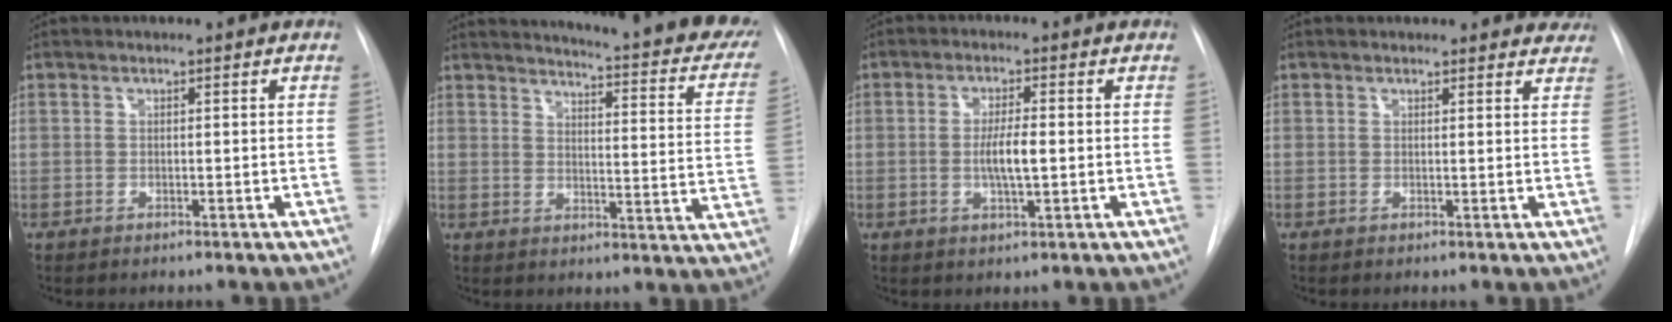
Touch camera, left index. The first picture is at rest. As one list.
[{"total": 25.8, "force": [22.8, 3.4, 11.6], "torque": [-0.158, -0.104, 0.244]}, {"total": 4.5, "force": [-0.7, 0.9, 4.4], "torque": [-0.084, -0.007, -0.014]}, {"total": 7.6, "force": [7.1, 2.7, 0.8], "torque": [0.028, -0.003, 0.046]}]